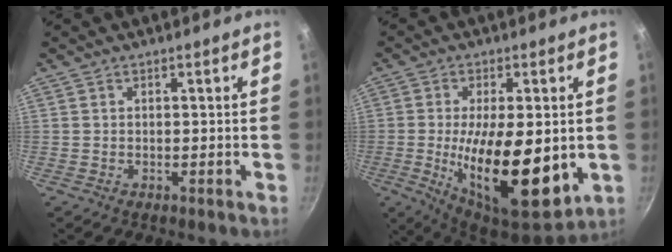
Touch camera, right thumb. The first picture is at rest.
{"total": 19.2, "force": [-2.2, 7.6, 17.5], "torque": [-0.280, -0.014, -0.029]}